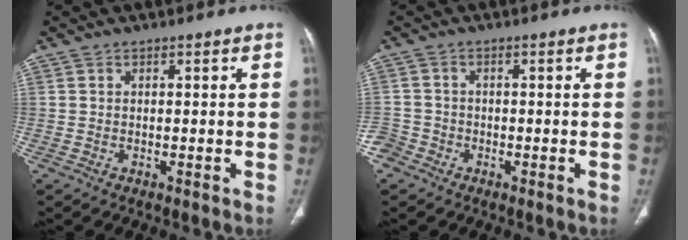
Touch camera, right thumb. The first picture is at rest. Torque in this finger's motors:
{"motor_torque": [0.10, 0.02, -0.15, 0.10, 0.02]}